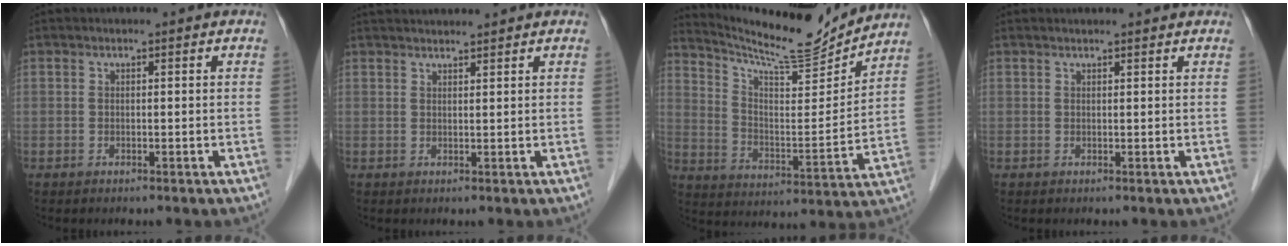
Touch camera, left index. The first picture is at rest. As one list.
[{"total": 5.4, "force": [5.1, 0.0, 1.6], "torque": [-0.021, 0.030, 0.078]}, {"total": 15.4, "force": [14.8, 0.4, 4.1], "torque": [-0.084, -0.023, 0.239]}, {"total": 3.1, "force": [3.0, 0.2, 0.7], "torque": [-0.011, 0.018, 0.037]}]